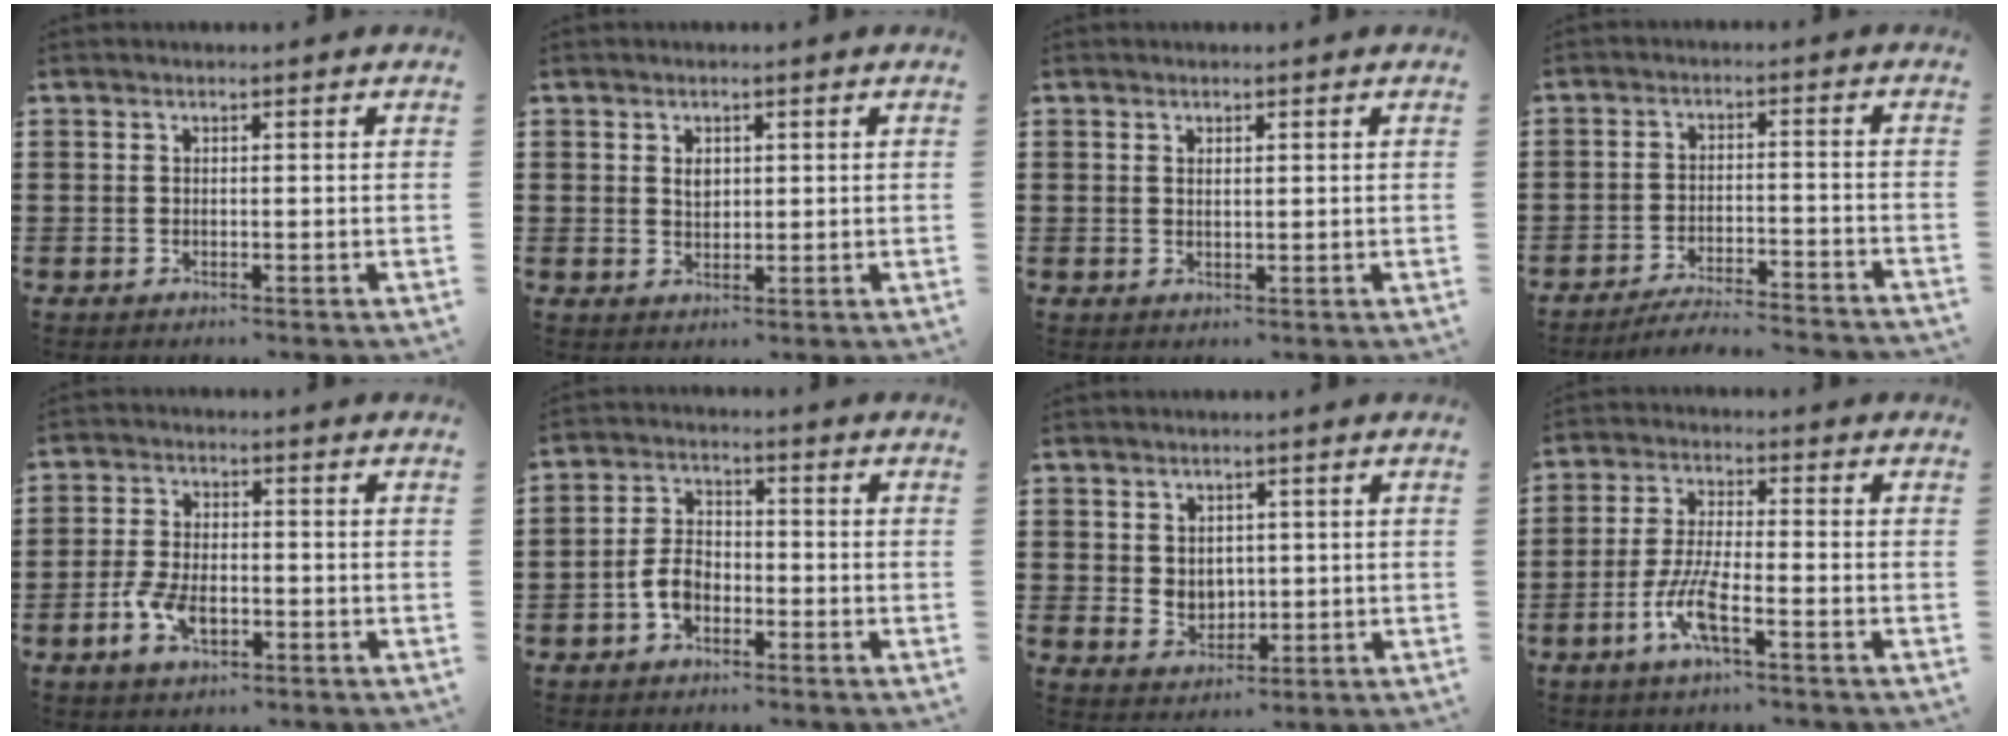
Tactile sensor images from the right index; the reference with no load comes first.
{"total": 1.9, "force": [0.6, 1.3, 1.3], "torque": [-0.021, 0.002, 0.010]}
{"total": 0.6, "force": [0.4, 0.3, 0.4], "torque": [-0.008, 0.002, 0.007]}
{"total": 4.6, "force": [-4.4, -0.1, 1.2], "torque": [-0.023, -0.004, -0.087]}
{"total": 5.2, "force": [-1.9, 2.8, 4.0], "torque": [-0.094, -0.001, -0.038]}
{"total": 4.7, "force": [-2.0, 2.9, 3.0], "torque": [-0.084, 0.000, -0.045]}
{"total": 3.2, "force": [1.7, 2.7, 0.6], "torque": [-0.016, 0.006, 0.029]}
{"total": 6.8, "force": [-3.3, 1.2, 5.8], "torque": [-0.135, -0.014, -0.067]}